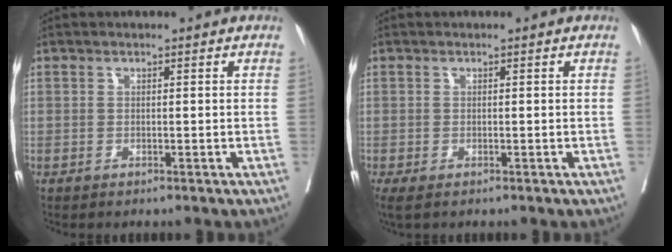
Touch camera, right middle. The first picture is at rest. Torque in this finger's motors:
{"motor_torque": [0.58, -1.02, 0.14, 0.06]}